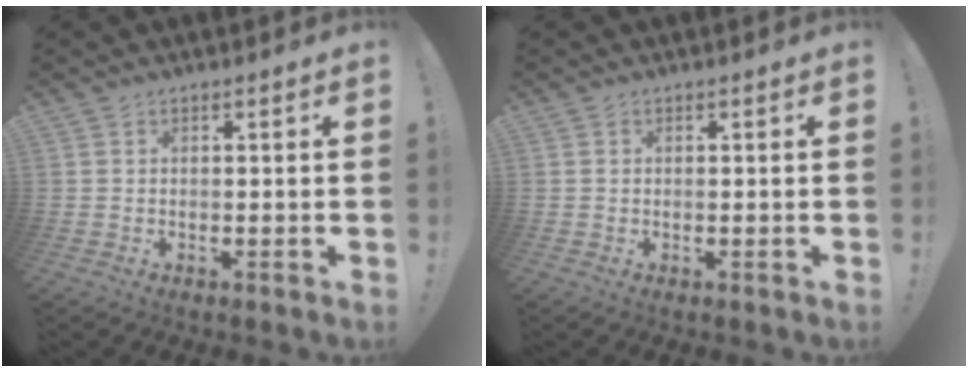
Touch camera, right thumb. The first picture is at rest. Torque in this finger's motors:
{"motor_torque": [-0.07, 0.00, 0.17, -0.12, -0.01]}